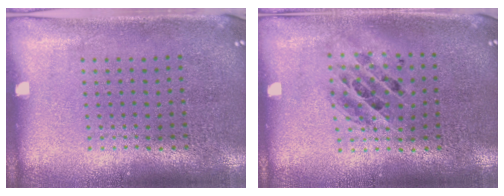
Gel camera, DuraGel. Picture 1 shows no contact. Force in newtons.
{"total": 1.4, "press": 1.2, "slide": 0.7}